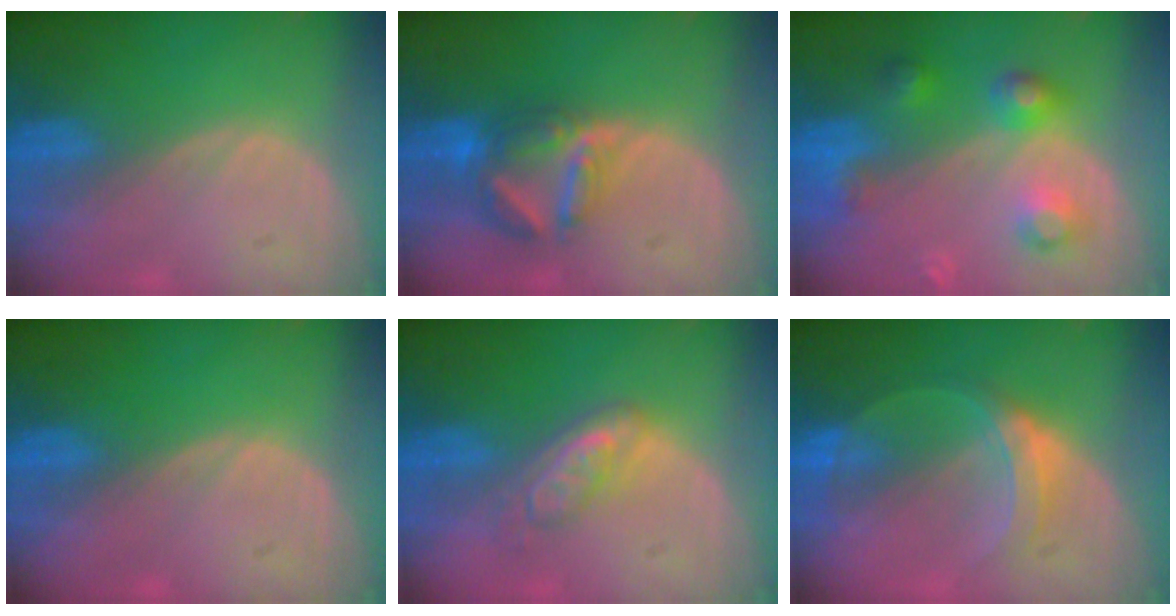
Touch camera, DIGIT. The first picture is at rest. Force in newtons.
{"total": 7.2, "press": 6.3, "slide": 3.4}
{"total": 6.1, "press": 6.0, "slide": 0.3}
{"total": 0.0}
{"total": 5.3, "press": 4.6, "slide": 2.7}
{"total": 5.4, "press": 5.0, "slide": 2.0}